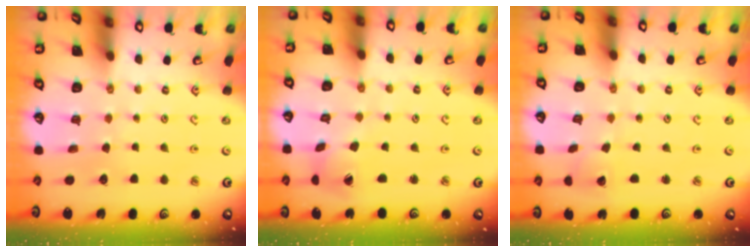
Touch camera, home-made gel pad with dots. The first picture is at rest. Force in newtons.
{"total": 4.2, "press": 4.2, "slide": 0.6}
{"total": 2.0, "press": 2.0, "slide": 0.1}